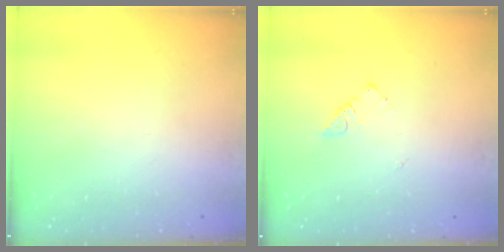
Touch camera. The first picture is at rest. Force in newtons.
{"total": 3.0, "press": 2.9, "slide": 0.4}